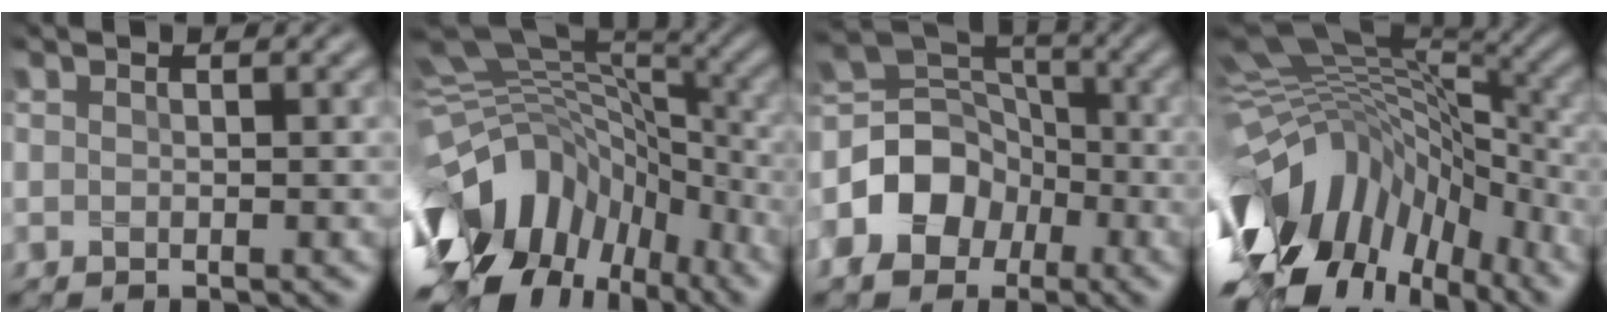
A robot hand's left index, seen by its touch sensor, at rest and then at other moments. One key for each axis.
{"total": 15.3, "fx": -7.2, "fy": 9.7, "fz": 9.5, "tx": -0.194, "ty": 0.010, "tz": -0.086}
{"total": 7.4, "fx": -2.9, "fy": 5.6, "fz": 3.7, "tx": -0.064, "ty": 0.014, "tz": -0.061}
{"total": 14.3, "fx": -5.6, "fy": 7.8, "fz": 10.6, "tx": -0.221, "ty": 0.006, "tz": -0.095}